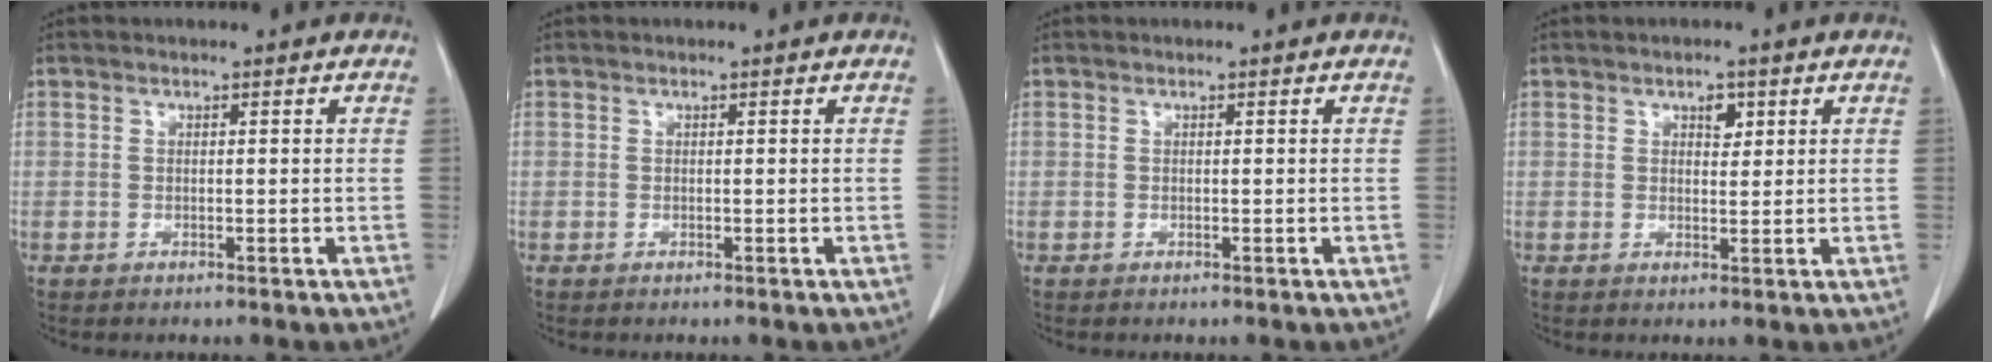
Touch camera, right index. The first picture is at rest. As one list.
[{"total": 0.0}, {"total": 0.0}, {"total": 2.1, "force": [1.1, 1.1, 1.4], "torque": [-0.017, -0.002, 0.017]}]